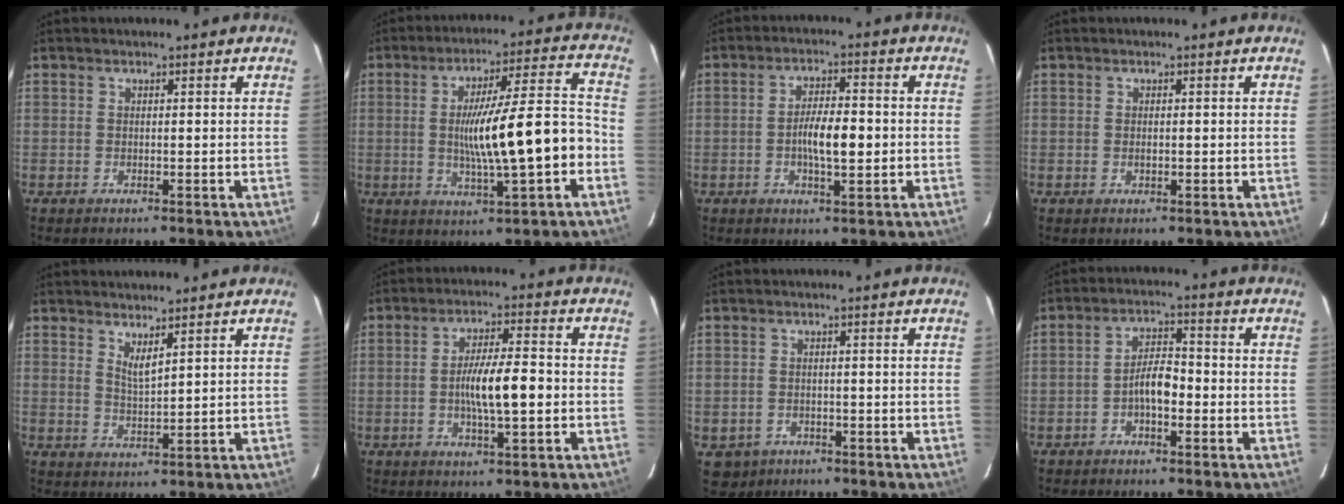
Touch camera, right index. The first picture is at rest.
{"total": 15.1, "force": [-2.9, 1.8, 14.8], "torque": [-0.232, 0.001, -0.034]}
{"total": 7.0, "force": [-1.2, 1.9, 6.6], "torque": [-0.118, 0.002, -0.016]}
{"total": 0.9, "force": [-0.1, 0.6, 0.6], "torque": [-0.010, 0.000, 0.000]}
{"total": 3.2, "force": [2.5, 0.4, 2.1], "torque": [-0.036, -0.006, 0.042]}
{"total": 9.0, "force": [-1.6, 1.6, 8.7], "torque": [-0.153, -0.002, -0.023]}
{"total": 4.8, "force": [-2.2, 4.1, 1.3], "torque": [-0.038, 0.000, -0.024]}
{"total": 4.7, "force": [-2.0, 1.9, 3.8], "torque": [-0.074, 0.014, -0.035]}